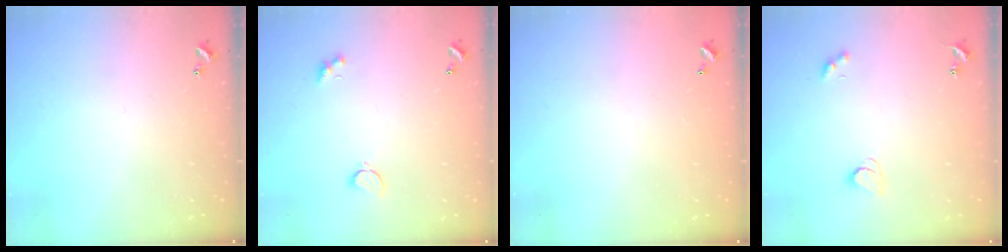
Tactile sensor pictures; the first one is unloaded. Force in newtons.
{"total": 2.3, "press": 2.3, "slide": 0.6}
{"total": 2.9, "press": 2.9, "slide": 0.1}
{"total": 2.8, "press": 2.8, "slide": 0.6}